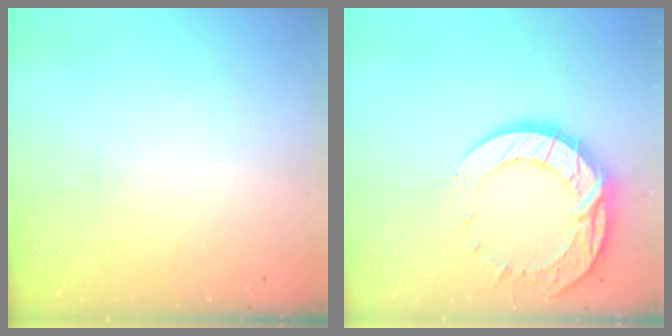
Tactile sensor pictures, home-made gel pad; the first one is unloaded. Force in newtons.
{"total": 15.6, "press": 15.6, "slide": 1.2}